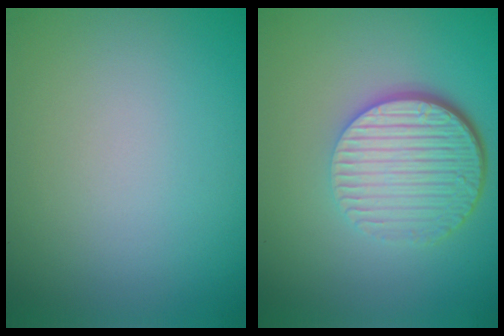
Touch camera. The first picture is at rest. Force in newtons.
{"total": 6.7, "press": 4.4, "slide": 5.0}